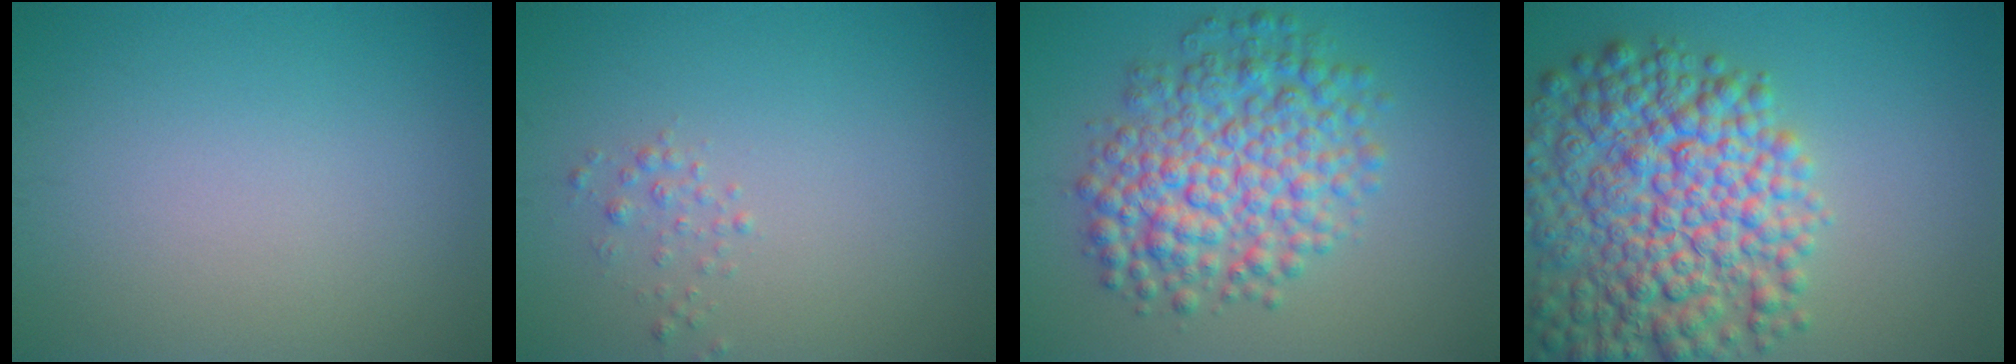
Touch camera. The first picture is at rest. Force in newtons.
{"total": 0.9, "press": 0.9, "slide": 0.0}
{"total": 7.7, "press": 7.7, "slide": 0.1}
{"total": 11.2, "press": 11.2, "slide": 0.4}